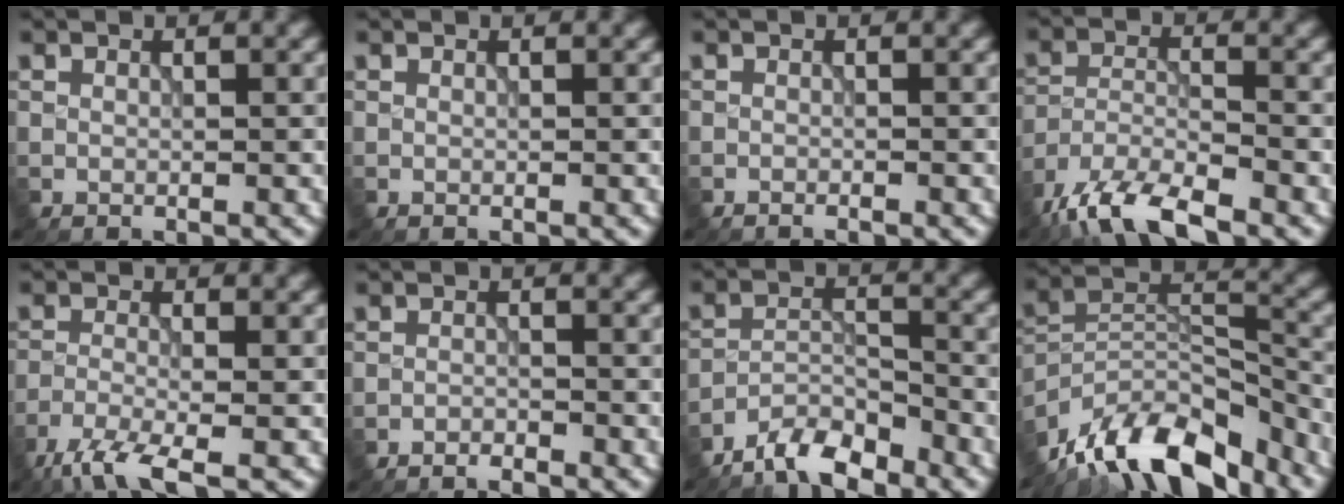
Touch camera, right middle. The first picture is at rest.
{"total": 0.0}
{"total": 0.6, "force": [-0.6, 0.0, 0.1], "torque": [0.001, 0.000, -0.013]}
{"total": 8.2, "force": [-6.4, 2.4, 4.5], "torque": [-0.085, -0.009, -0.125]}
{"total": 4.6, "force": [-3.3, 0.9, 3.0], "torque": [-0.059, -0.009, -0.077]}
{"total": 1.3, "force": [-1.3, 0.1, 0.3], "torque": [-0.002, 0.000, -0.026]}
{"total": 5.0, "force": [-4.4, 1.2, 2.0], "torque": [-0.030, 0.001, -0.088]}
{"total": 13.0, "force": [-10.3, 4.8, 6.4], "torque": [-0.114, 0.022, -0.193]}